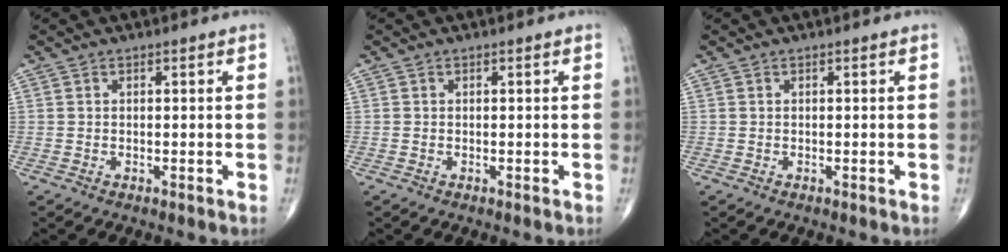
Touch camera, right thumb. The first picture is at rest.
{"total": 0.0}
{"total": 0.0}